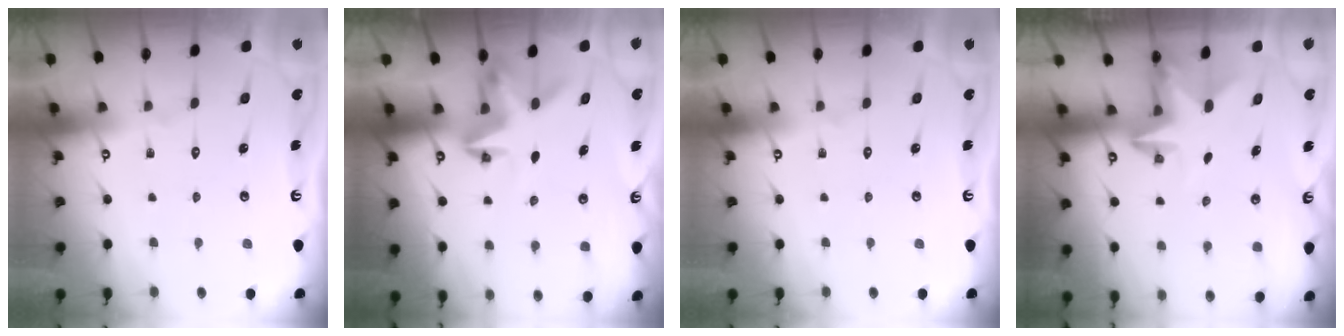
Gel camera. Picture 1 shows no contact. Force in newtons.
{"total": 3.8, "press": 3.7, "slide": 0.4}
{"total": 0.0}
{"total": 2.5, "press": 2.5, "slide": 0.4}